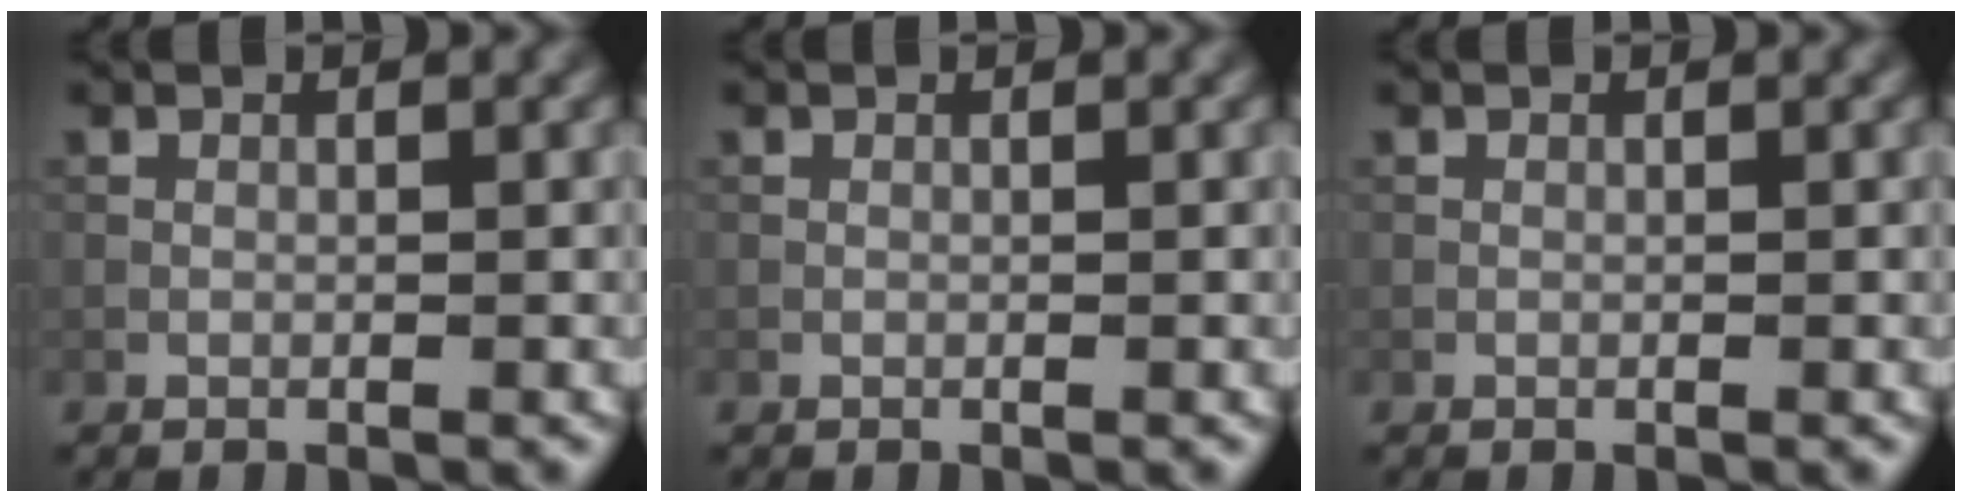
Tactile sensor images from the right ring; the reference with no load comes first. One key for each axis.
{"total": 0.0}
{"total": 0.0}